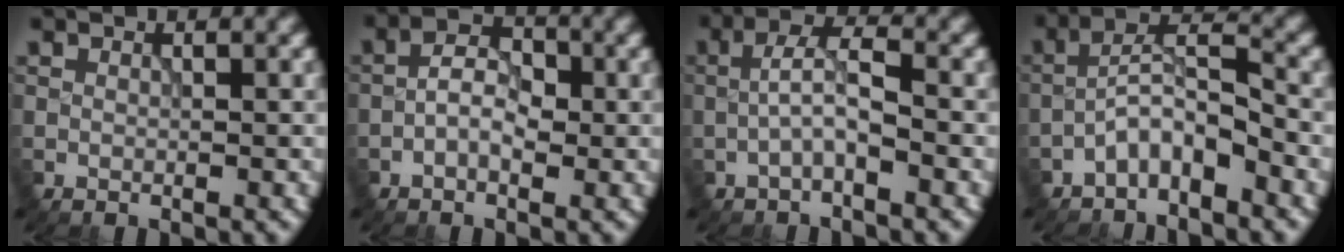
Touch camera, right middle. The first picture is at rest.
{"total": 3.3, "force": [-1.0, 1.8, 2.6], "torque": [-0.042, 0.009, -0.021]}
{"total": 3.1, "force": [-0.9, 1.0, 2.9], "torque": [-0.055, 0.011, -0.022]}
{"total": 4.0, "force": [-2.5, 1.3, 2.8], "torque": [-0.048, 0.018, -0.053]}